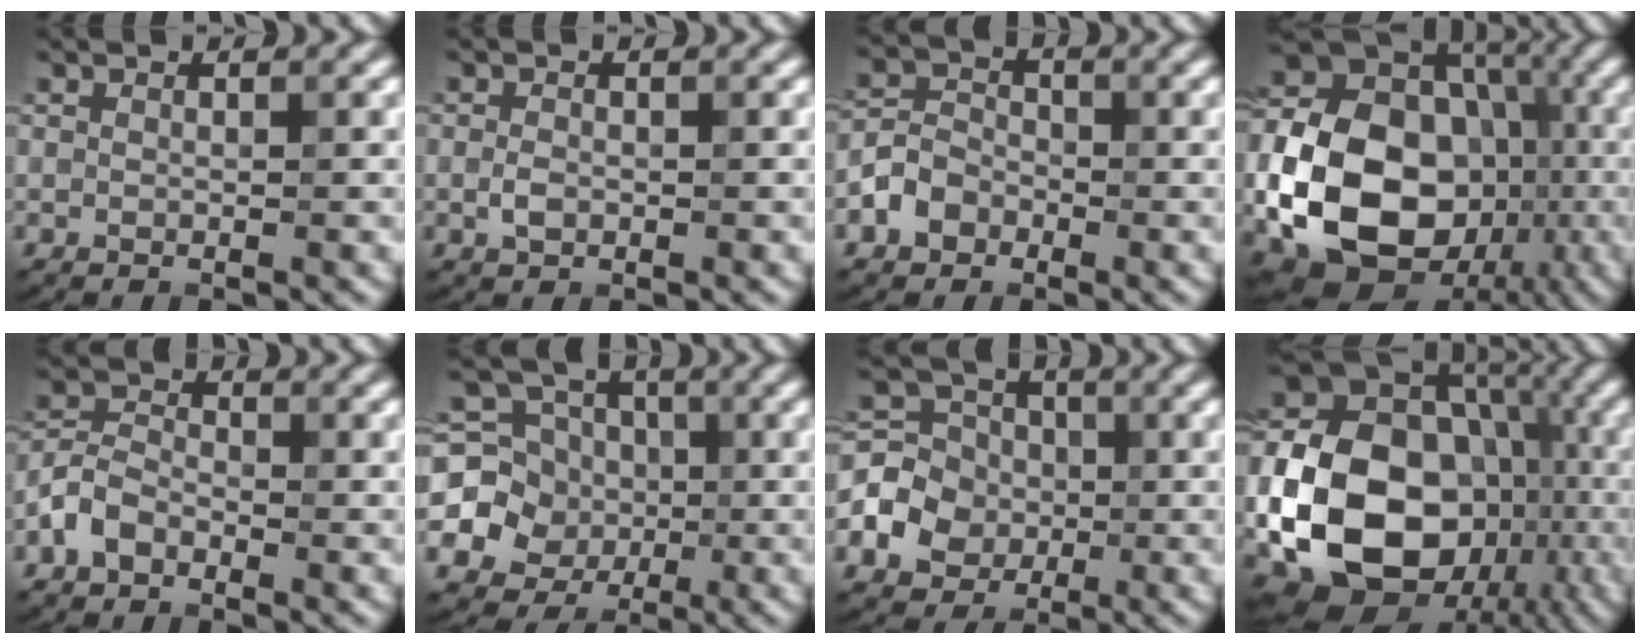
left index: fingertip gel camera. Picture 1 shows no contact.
{"total": 1.3, "force": [-0.3, 0.9, 0.9], "torque": [-0.018, -0.001, -0.007]}
{"total": 3.0, "force": [-1.5, 2.3, 1.2], "torque": [-0.020, 0.009, -0.034]}
{"total": 16.4, "force": [-3.9, 12.2, 10.2], "torque": [-0.191, -0.010, -0.074]}
{"total": 2.8, "force": [-1.6, 1.8, 1.5], "torque": [-0.026, 0.010, -0.043]}
{"total": 8.8, "force": [0.0, 8.4, 2.8], "torque": [-0.075, 0.023, -0.034]}
{"total": 5.1, "force": [-1.1, 4.5, 2.2], "torque": [-0.041, 0.005, -0.030]}
{"total": 18.6, "force": [-4.1, 14.3, 11.3], "torque": [-0.192, -0.017, -0.072]}